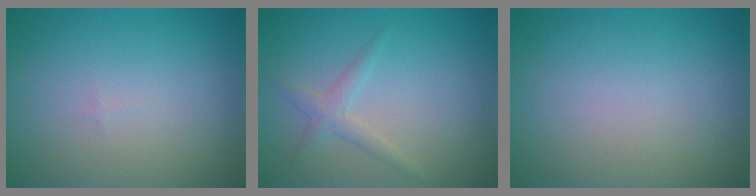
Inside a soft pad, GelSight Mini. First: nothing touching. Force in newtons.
{"total": 1.7, "press": 1.7, "slide": 0.1}
{"total": 0.0}